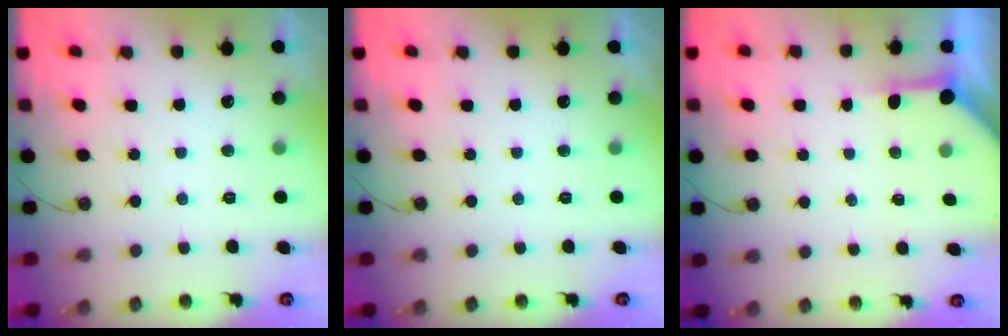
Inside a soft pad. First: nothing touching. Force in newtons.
{"total": 0.0}
{"total": 3.9, "press": 3.9, "slide": 0.4}